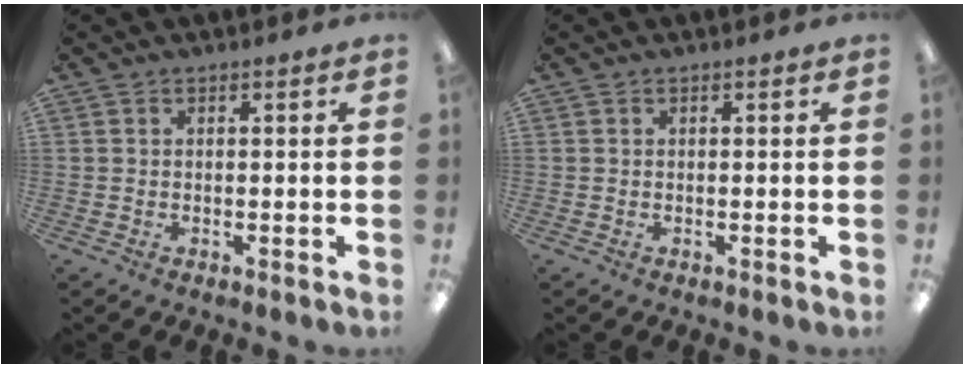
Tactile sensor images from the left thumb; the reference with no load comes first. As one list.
[{"total": 0.0}]